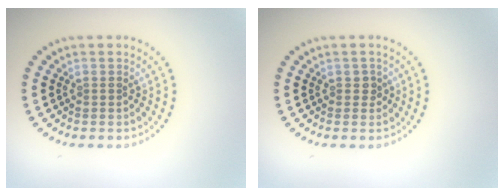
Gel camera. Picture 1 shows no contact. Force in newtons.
{"total": 0.8, "press": 0.8, "slide": 0.3}